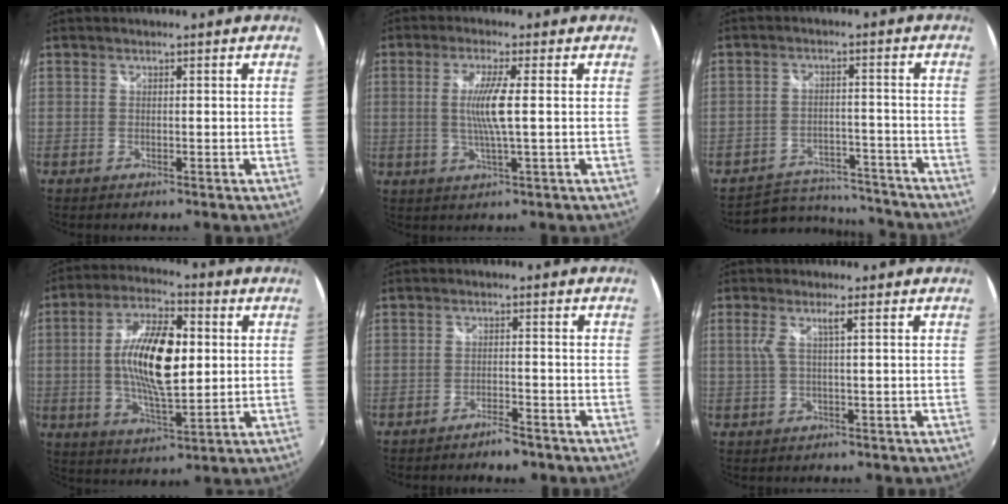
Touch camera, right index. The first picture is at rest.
{"total": 6.1, "force": [0.2, -0.3, 6.1], "torque": [-0.118, -0.007, 0.004]}
{"total": 11.8, "force": [-10.7, 4.9, 1.5], "torque": [-0.044, 0.033, -0.136]}
{"total": 15.4, "force": [1.1, 5.9, 14.2], "torque": [-0.266, 0.007, 0.016]}
{"total": 3.3, "force": [-2.9, 0.8, 1.4], "torque": [-0.038, -0.003, -0.046]}
{"total": 3.0, "force": [0.7, -0.3, 2.9], "torque": [-0.058, 0.001, 0.017]}